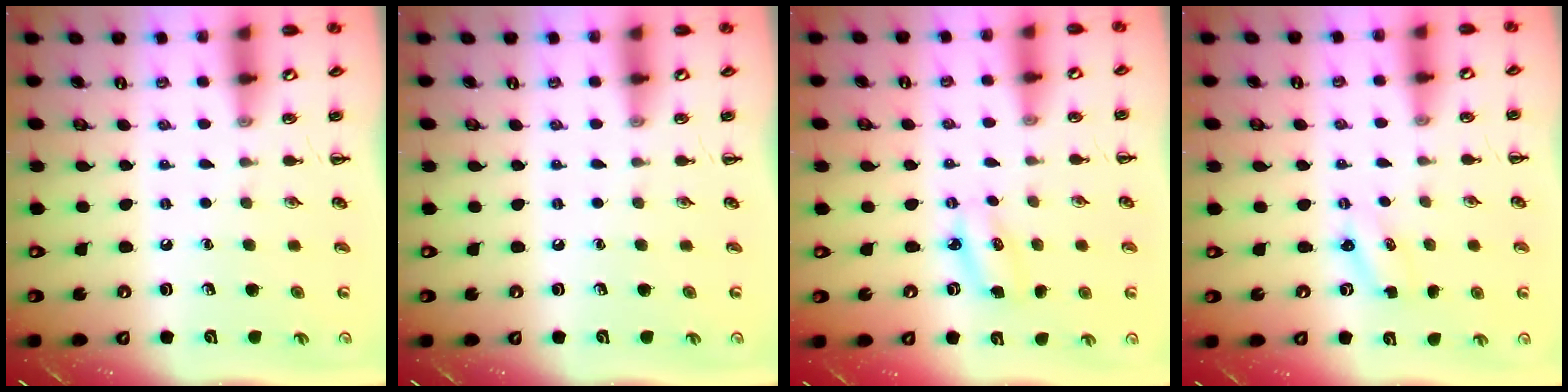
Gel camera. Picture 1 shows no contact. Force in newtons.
{"total": 0.0}
{"total": 3.7, "press": 3.6, "slide": 0.7}
{"total": 2.1, "press": 2.0, "slide": 0.6}